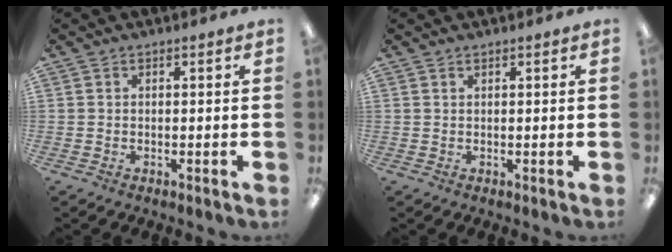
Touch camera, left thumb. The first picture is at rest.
{"total": 0.7, "force": [0.5, 0.2, 0.3], "torque": [-0.007, 0.001, 0.010]}